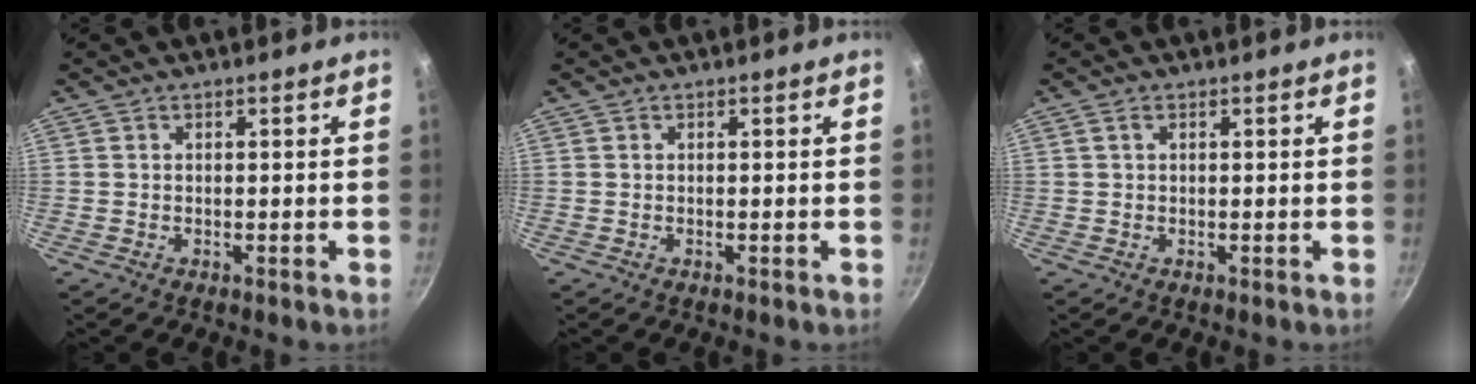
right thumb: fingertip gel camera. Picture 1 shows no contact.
{"total": 0.0}
{"total": 0.9, "force": [0.4, 0.5, 0.6], "torque": [-0.011, 0.002, 0.007]}